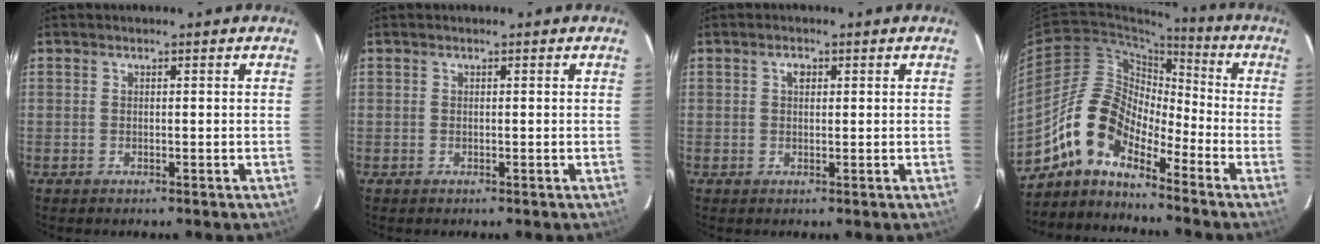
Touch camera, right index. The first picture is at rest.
{"total": 0.0}
{"total": 1.5, "force": [0.5, 1.0, 1.0], "torque": [-0.015, 0.007, 0.007]}
{"total": 11.3, "force": [-8.3, 5.0, 5.7], "torque": [-0.102, 0.024, -0.172]}